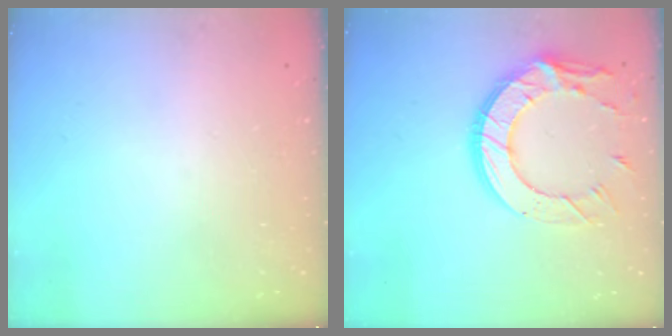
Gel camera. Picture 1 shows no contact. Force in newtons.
{"total": 17.3, "press": 17.2, "slide": 1.3}